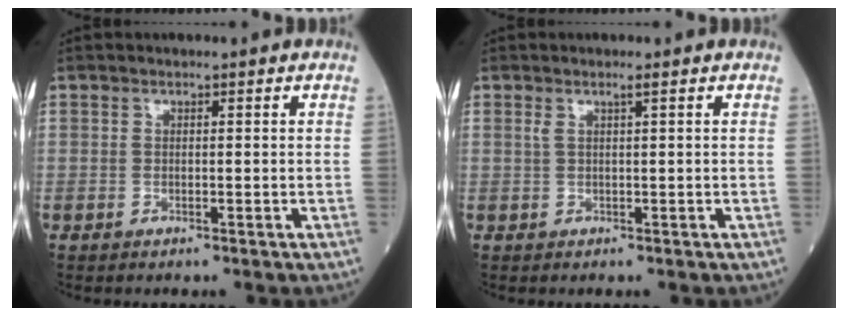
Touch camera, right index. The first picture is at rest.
{"total": 1.2, "force": [0.6, -0.2, 1.0], "torque": [-0.027, 0.004, 0.014]}